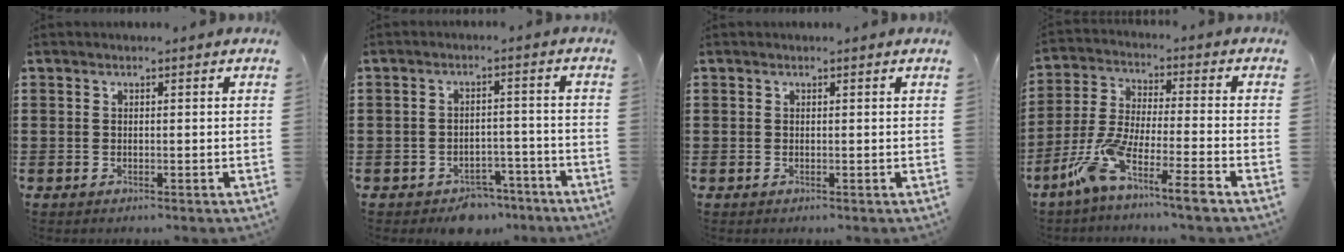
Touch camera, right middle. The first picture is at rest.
{"total": 3.8, "force": [-3.5, 1.2, 0.6], "torque": [-0.015, 0.008, -0.071]}
{"total": 0.0}
{"total": 8.8, "force": [-6.7, 0.1, 5.7], "torque": [-0.134, -0.009, -0.136]}